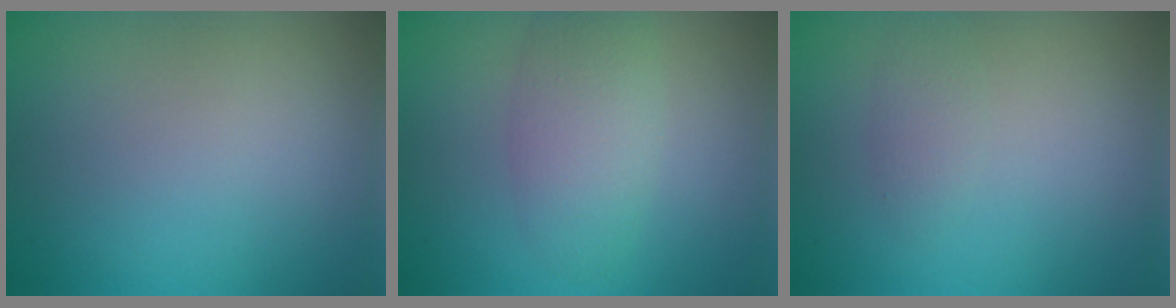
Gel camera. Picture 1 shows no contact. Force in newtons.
{"total": 3.7, "press": 3.7, "slide": 0.0}
{"total": 1.3, "press": 1.3, "slide": 0.1}